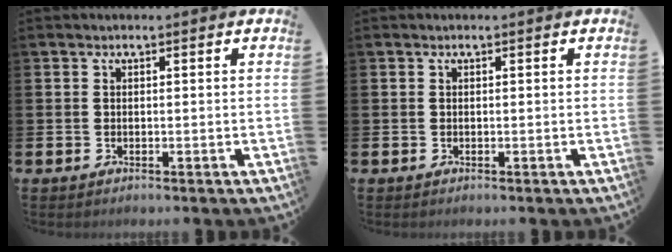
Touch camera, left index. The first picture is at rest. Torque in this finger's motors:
{"motor_torque": [-0.05, 0.05, 0.00, -0.01]}